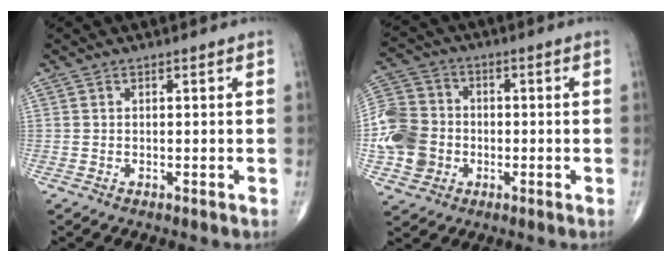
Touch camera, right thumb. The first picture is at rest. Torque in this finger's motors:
{"motor_torque": [0.10, 0.09, 0.32, -0.28, 0.04]}